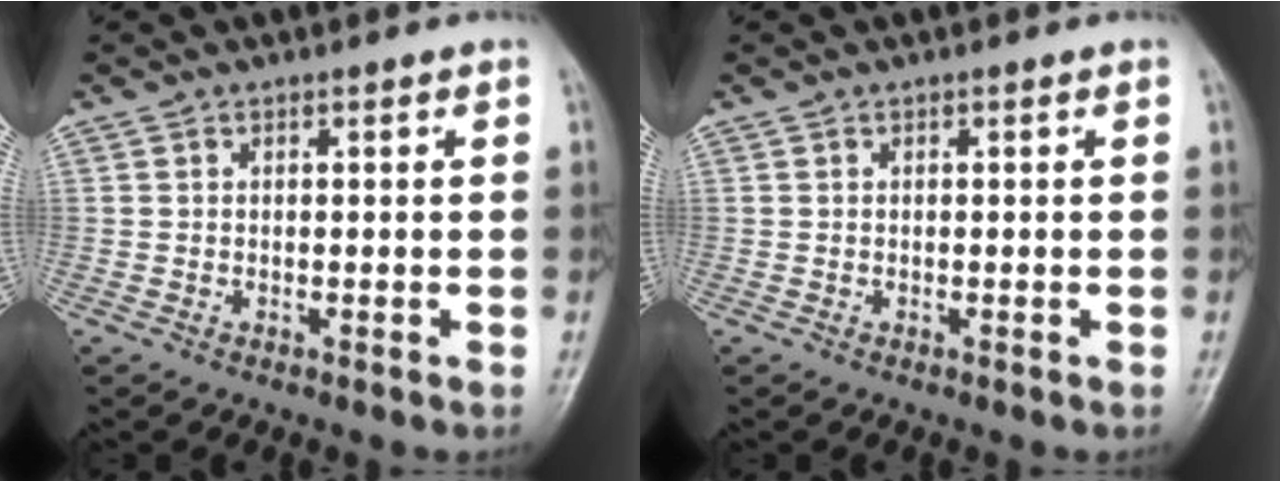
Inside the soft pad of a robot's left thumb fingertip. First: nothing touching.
{"total": 0.0}